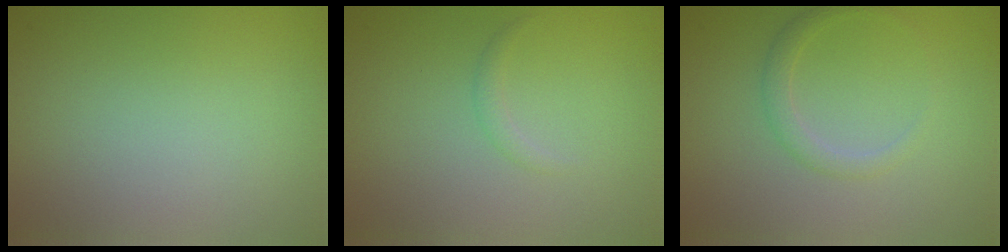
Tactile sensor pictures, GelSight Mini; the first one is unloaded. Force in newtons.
{"total": 0.8, "press": 0.8, "slide": 0.1}
{"total": 1.4, "press": 1.4, "slide": 0.0}